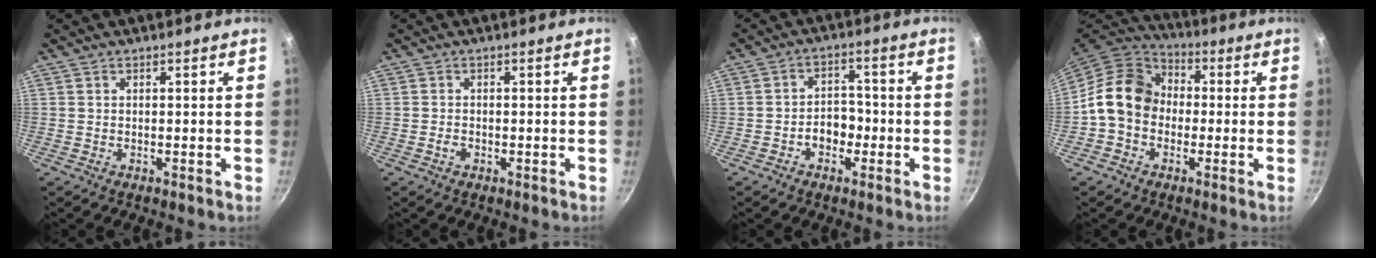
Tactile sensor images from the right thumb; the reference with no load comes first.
{"total": 1.2, "force": [-0.5, 0.8, 0.7], "torque": [-0.015, 0.003, -0.012]}
{"total": 5.4, "force": [-1.9, 4.0, 3.1], "torque": [-0.015, 0.023, -0.033]}
{"total": 12.6, "force": [-0.6, 10.4, 7.1], "torque": [-0.088, 0.031, -0.033]}